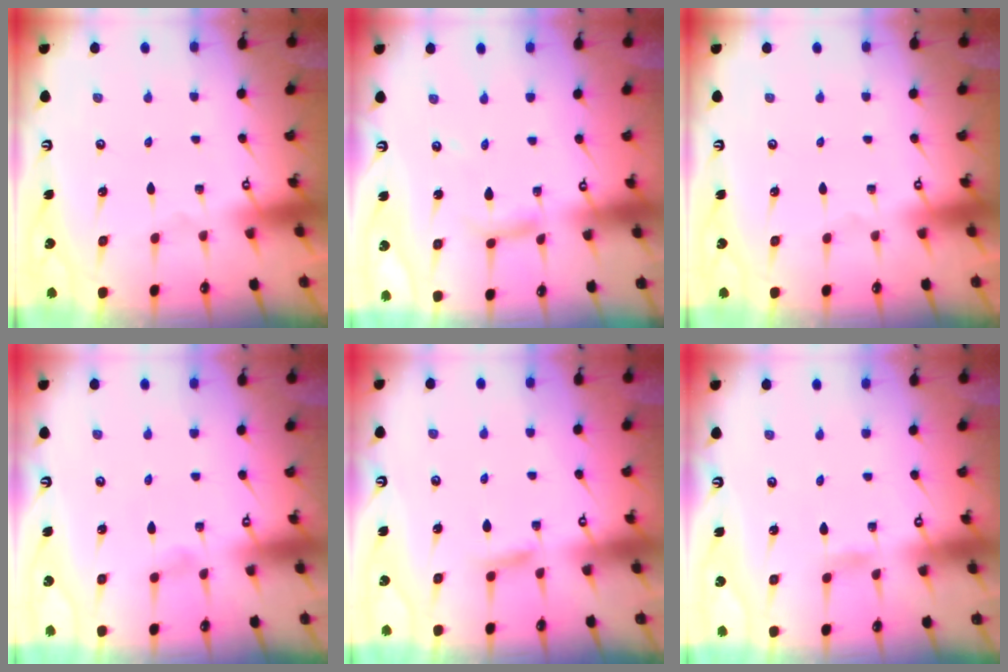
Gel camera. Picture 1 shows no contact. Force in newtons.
{"total": 5.3, "press": 5.3, "slide": 0.5}
{"total": 0.0}
{"total": 2.8, "press": 2.8, "slide": 0.3}
{"total": 4.8, "press": 4.7, "slide": 0.6}
{"total": 1.2, "press": 1.1, "slide": 0.2}